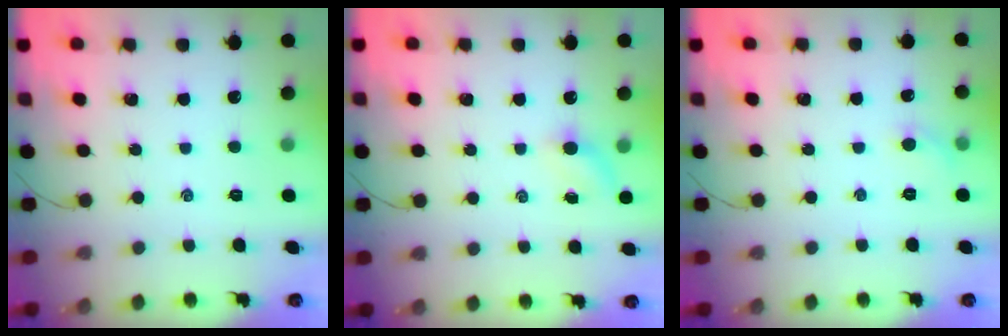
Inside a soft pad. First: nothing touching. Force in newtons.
{"total": 4.2, "press": 4.0, "slide": 1.4}
{"total": 4.1, "press": 3.8, "slide": 1.4}